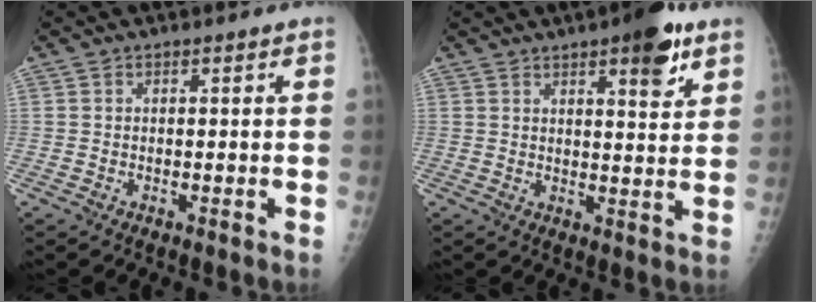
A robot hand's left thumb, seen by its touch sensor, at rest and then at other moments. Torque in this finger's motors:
{"motor_torque": [1.57, 0.68, 0.95, -0.64, 0.16]}